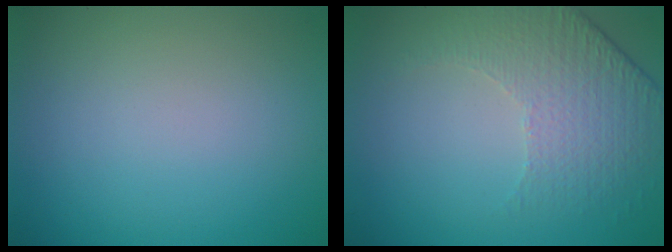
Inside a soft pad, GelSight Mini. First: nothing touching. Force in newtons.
{"total": 4.7, "press": 3.2, "slide": 3.4}